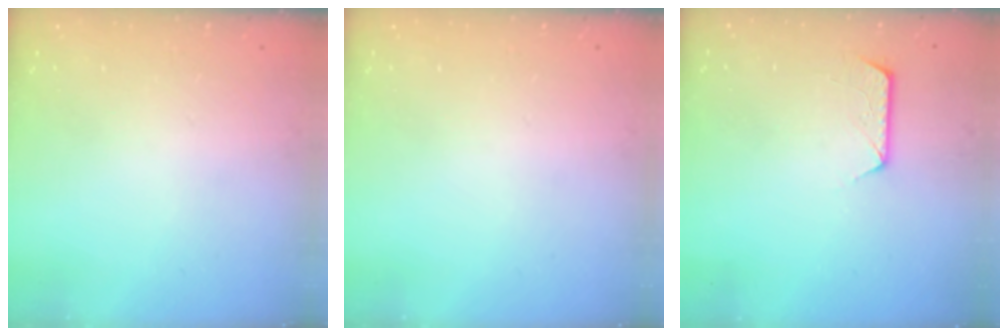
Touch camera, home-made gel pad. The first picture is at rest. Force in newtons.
{"total": 0.0}
{"total": 7.9, "press": 7.8, "slide": 0.8}